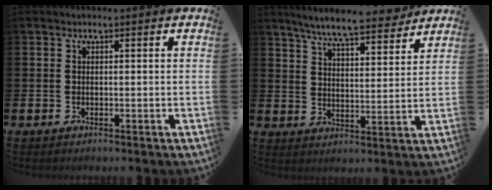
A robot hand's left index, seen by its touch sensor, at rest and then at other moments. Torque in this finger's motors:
{"motor_torque": [1.06, -1.08, 0.37, 0.21]}